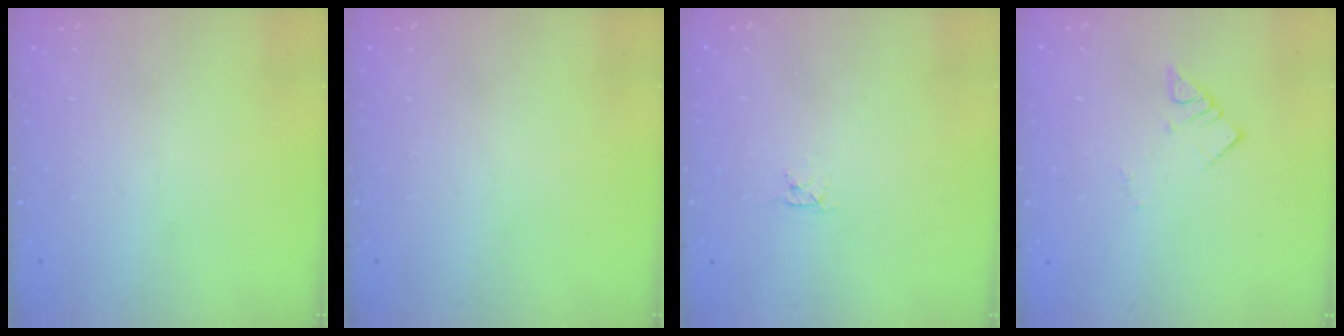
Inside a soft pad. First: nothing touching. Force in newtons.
{"total": 0.0}
{"total": 2.8, "press": 2.8, "slide": 0.3}
{"total": 2.7, "press": 2.7, "slide": 0.1}